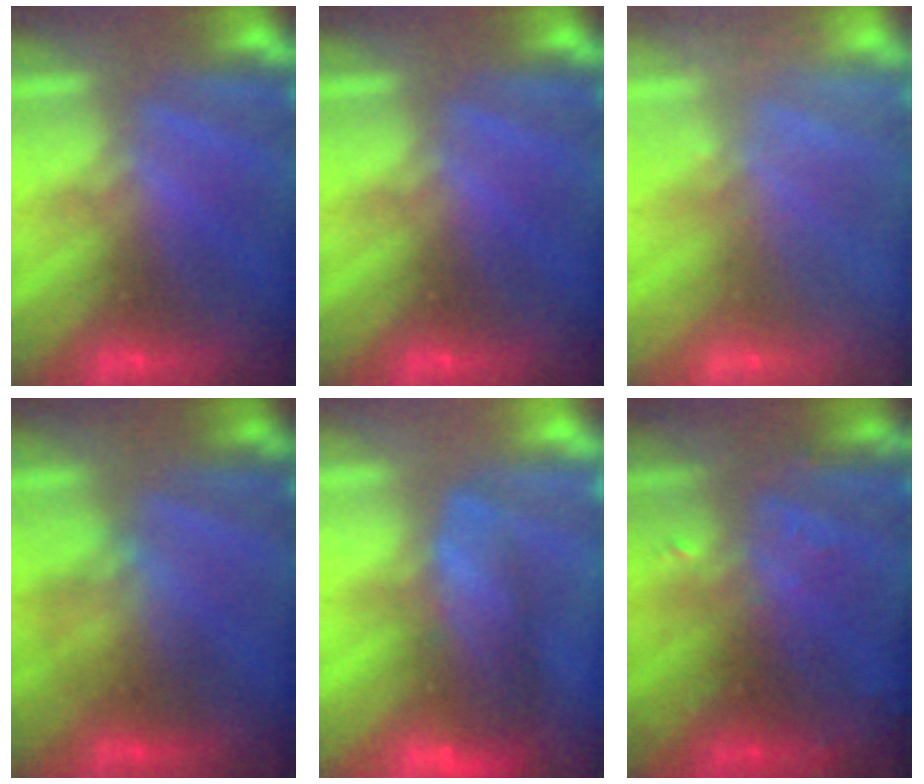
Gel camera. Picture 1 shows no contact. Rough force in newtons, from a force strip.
{"total": 0.0}
{"total": 2.4}
{"total": 2.4}
{"total": 7.6}
{"total": 8.6}